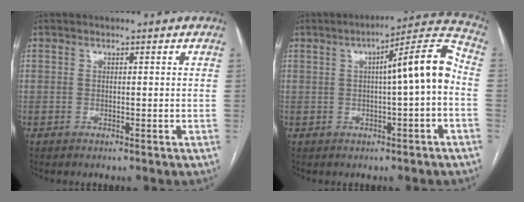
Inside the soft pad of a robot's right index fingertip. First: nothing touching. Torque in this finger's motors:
{"motor_torque": [1.03, -0.17, 0.45, 0.08]}